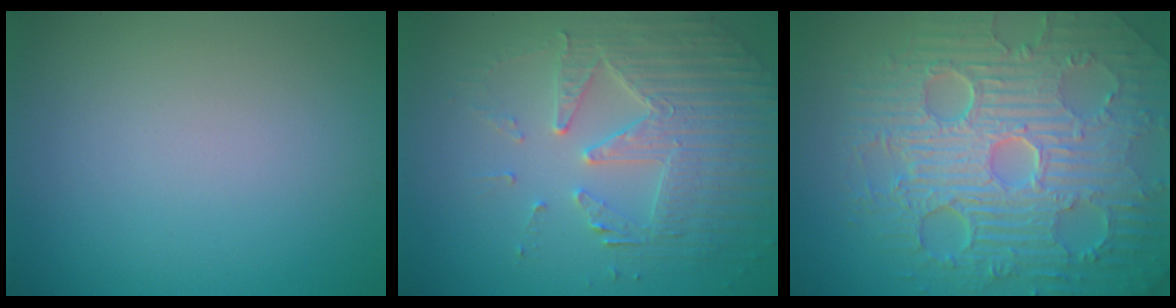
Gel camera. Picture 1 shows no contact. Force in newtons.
{"total": 5.0, "press": 4.4, "slide": 2.4}
{"total": 11.3, "press": 7.4, "slide": 8.6}